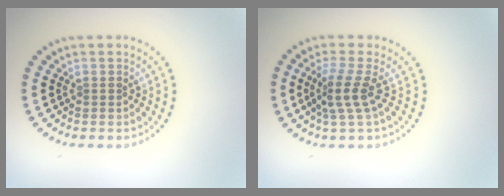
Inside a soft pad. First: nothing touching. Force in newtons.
{"total": 2.7, "press": 1.9, "slide": 1.9}